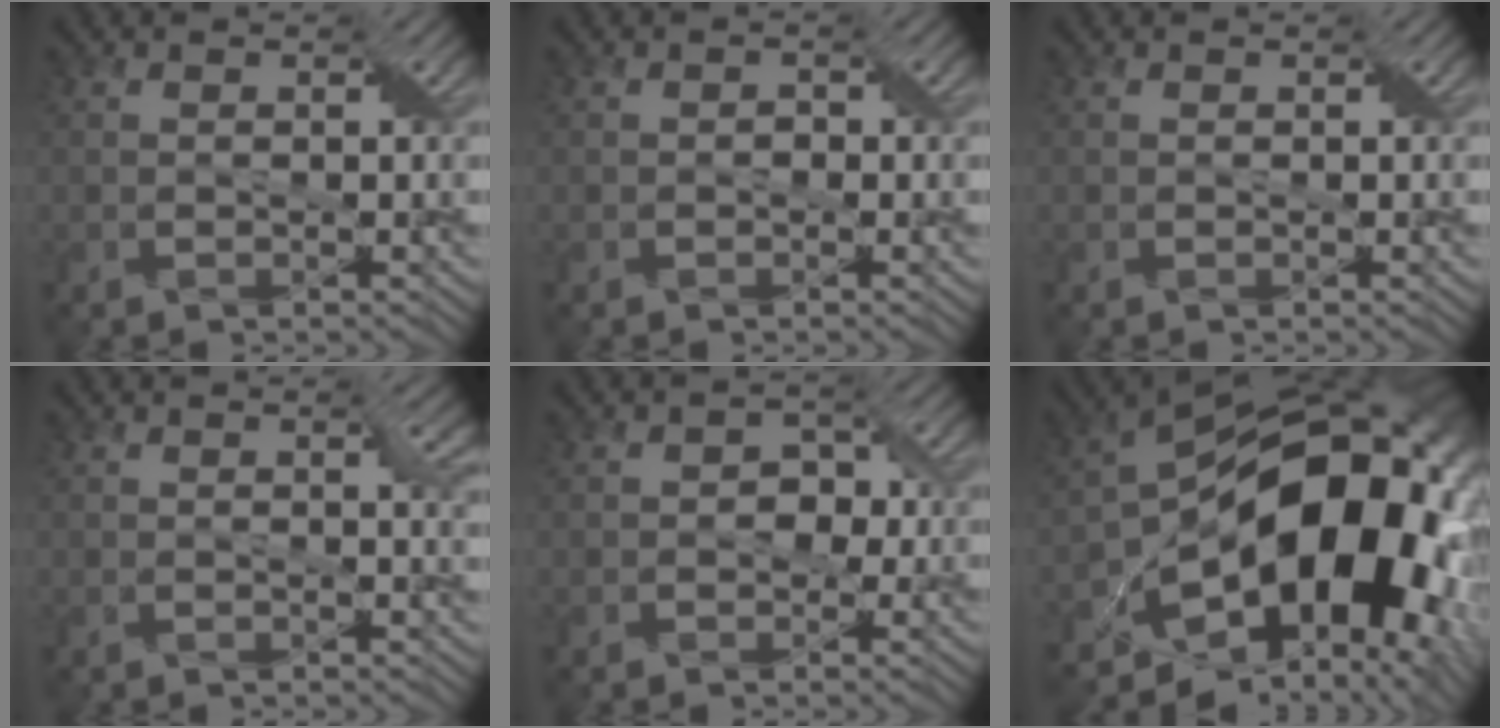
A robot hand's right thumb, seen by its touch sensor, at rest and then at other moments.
{"total": 0.0}
{"total": 0.0}
{"total": 2.0, "force": [0.2, 0.9, 1.8], "torque": [-0.019, -0.002, 0.000]}
{"total": 1.9, "force": [-0.3, 1.7, 1.0], "torque": [0.004, 0.008, -0.017]}
{"total": 19.4, "force": [-4.8, 11.3, 15.0], "torque": [-0.235, -0.032, -0.062]}